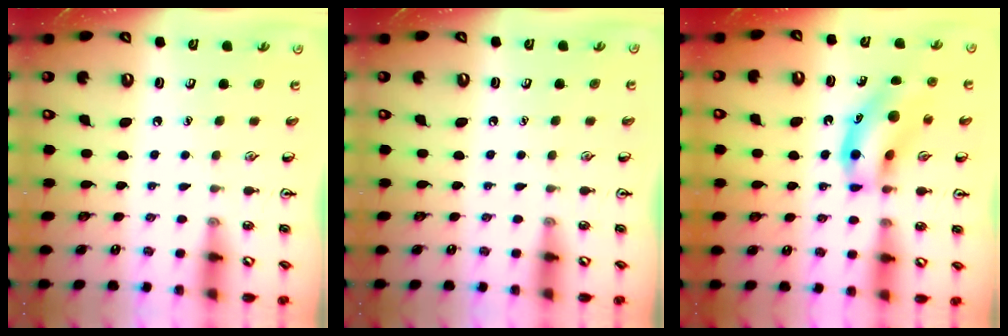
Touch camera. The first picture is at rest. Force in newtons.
{"total": 0.0}
{"total": 14.9, "press": 14.5, "slide": 3.2}